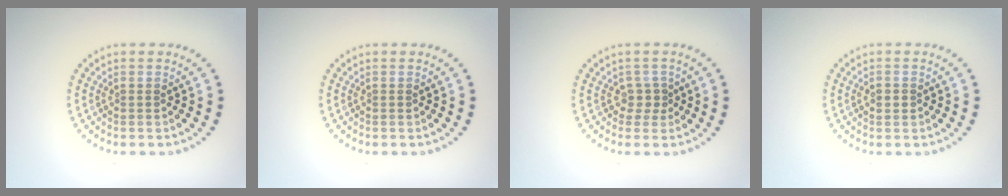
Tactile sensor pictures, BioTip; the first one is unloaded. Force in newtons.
{"total": 0.0}
{"total": 1.4, "press": 1.0, "slide": 1.0}
{"total": 1.2, "press": 1.2, "slide": 0.0}